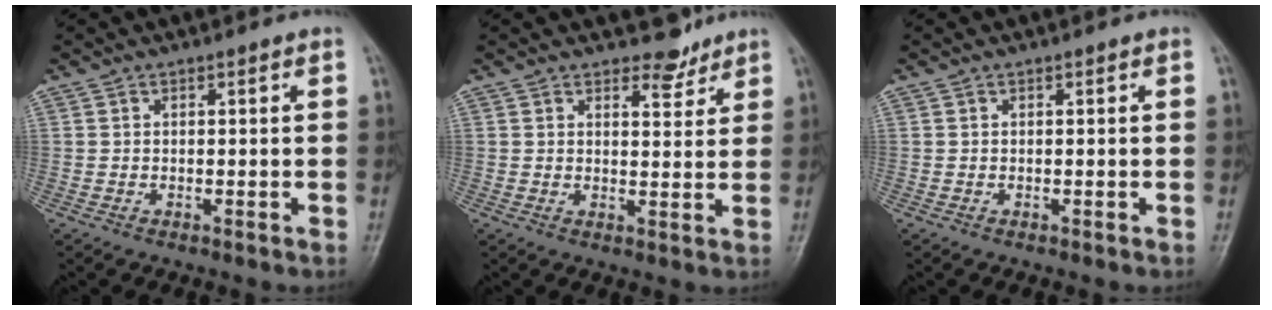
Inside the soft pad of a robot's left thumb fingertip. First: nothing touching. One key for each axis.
{"total": 3.8, "fx": 3.3, "fy": 1.7, "fz": 0.9, "tx": 0.007, "ty": -0.026, "tz": 0.049}
{"total": 0.0}